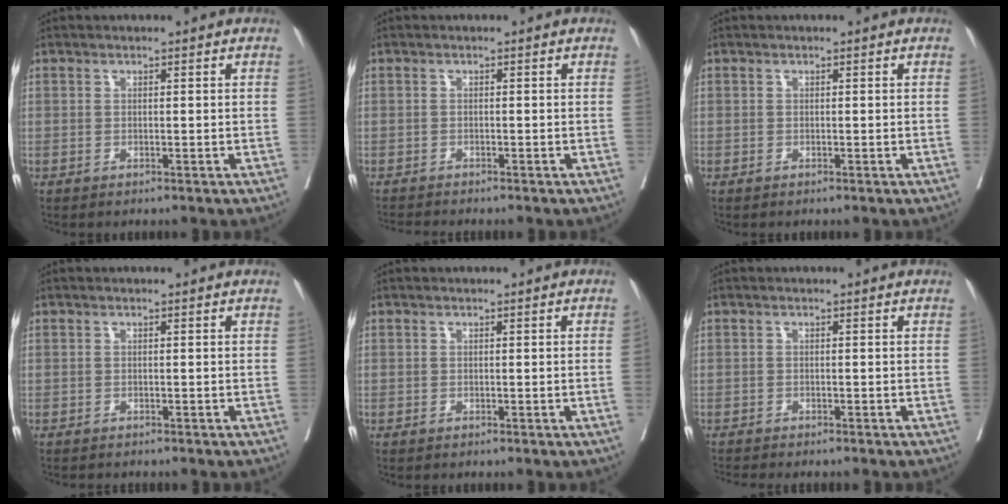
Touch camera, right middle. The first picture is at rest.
{"total": 2.5, "force": [-2.5, -0.2, 0.5], "torque": [-0.006, -0.010, -0.042]}
{"total": 0.0}
{"total": 1.4, "force": [-1.3, 0.4, 0.4], "torque": [-0.010, -0.004, -0.018]}
{"total": 0.6, "force": [0.0, -0.3, 0.5], "torque": [0.000, 0.002, 0.002]}
{"total": 3.5, "force": [-3.3, 0.2, 1.2], "torque": [-0.014, -0.009, -0.051]}